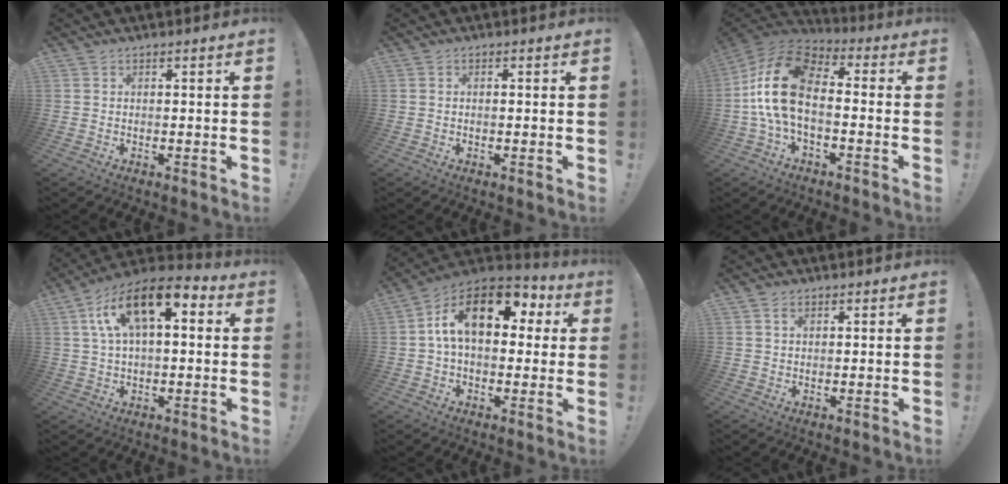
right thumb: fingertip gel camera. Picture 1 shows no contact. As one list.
[{"total": 0.0}, {"total": 16.9, "force": [0.0, 9.5, 14.0], "torque": [-0.266, 0.019, 0.007]}, {"total": 15.2, "force": [5.9, 6.7, 12.3], "torque": [-0.219, -0.010, 0.105]}, {"total": 17.6, "force": [5.1, 9.8, 13.6], "torque": [-0.222, -0.003, 0.086]}, {"total": 1.6, "force": [0.9, 1.0, 0.9], "torque": [-0.019, 0.001, 0.016]}]